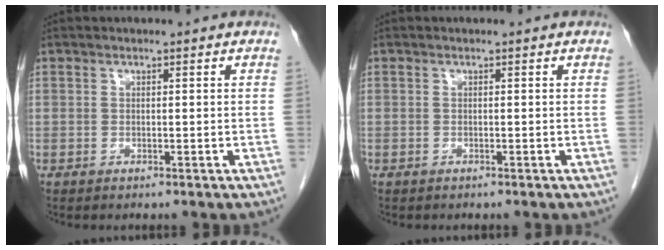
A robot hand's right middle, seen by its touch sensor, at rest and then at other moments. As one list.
[{"total": 0.0}]